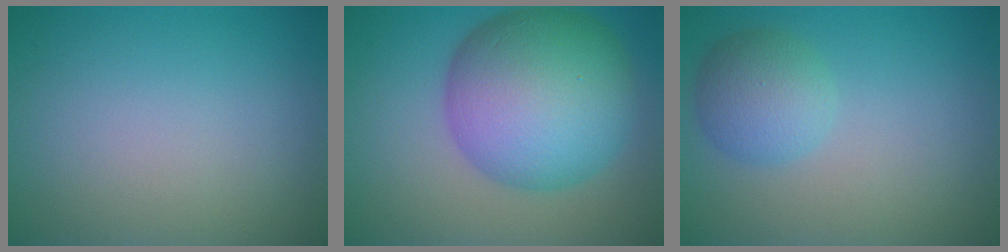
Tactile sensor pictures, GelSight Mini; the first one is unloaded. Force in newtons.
{"total": 12.8, "press": 12.8, "slide": 0.1}
{"total": 3.4, "press": 3.4, "slide": 0.1}